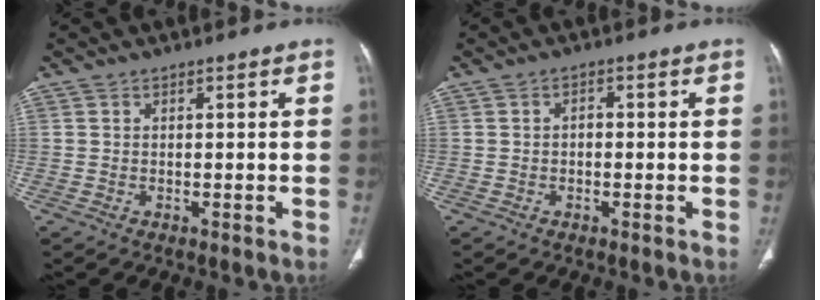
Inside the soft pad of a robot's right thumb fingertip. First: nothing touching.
{"total": 1.3, "force": [-0.2, 0.9, 0.9], "torque": [-0.007, 0.007, -0.006]}